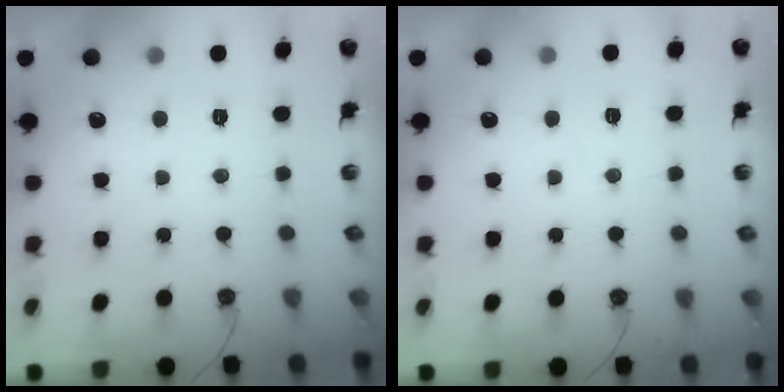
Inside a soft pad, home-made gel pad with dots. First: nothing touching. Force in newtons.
{"total": 3.8, "press": 3.8, "slide": 0.6}